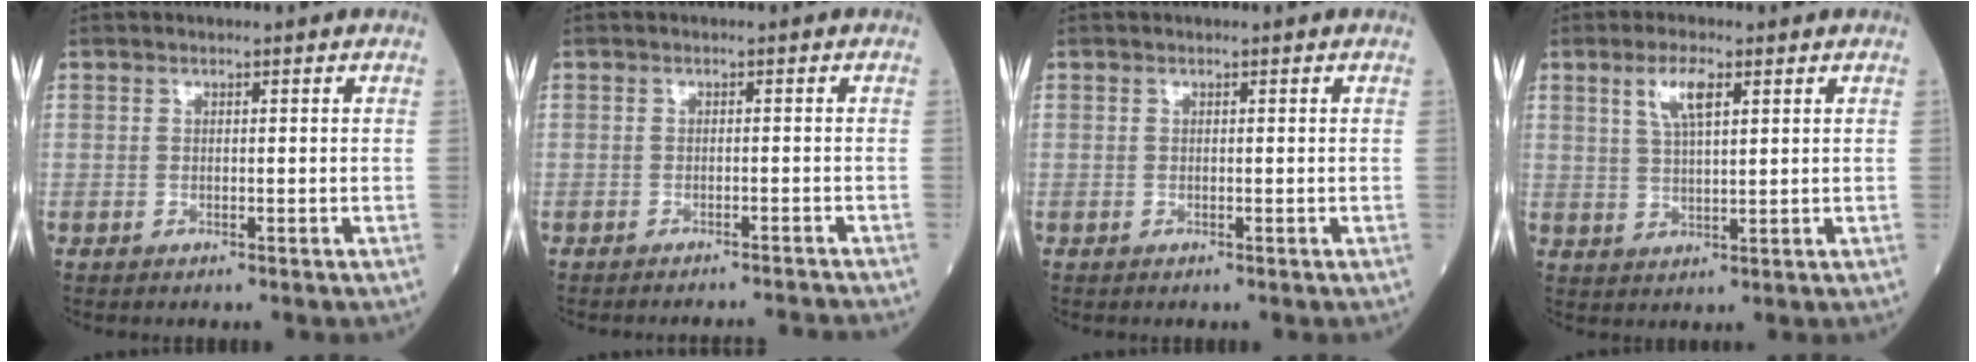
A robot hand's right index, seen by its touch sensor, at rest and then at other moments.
{"total": 5.9, "force": [-5.8, -1.0, 0.6], "torque": [-0.005, -0.008, -0.067]}
{"total": 0.0}
{"total": 5.0, "force": [2.4, 1.1, 4.3], "torque": [-0.088, 0.005, 0.048]}